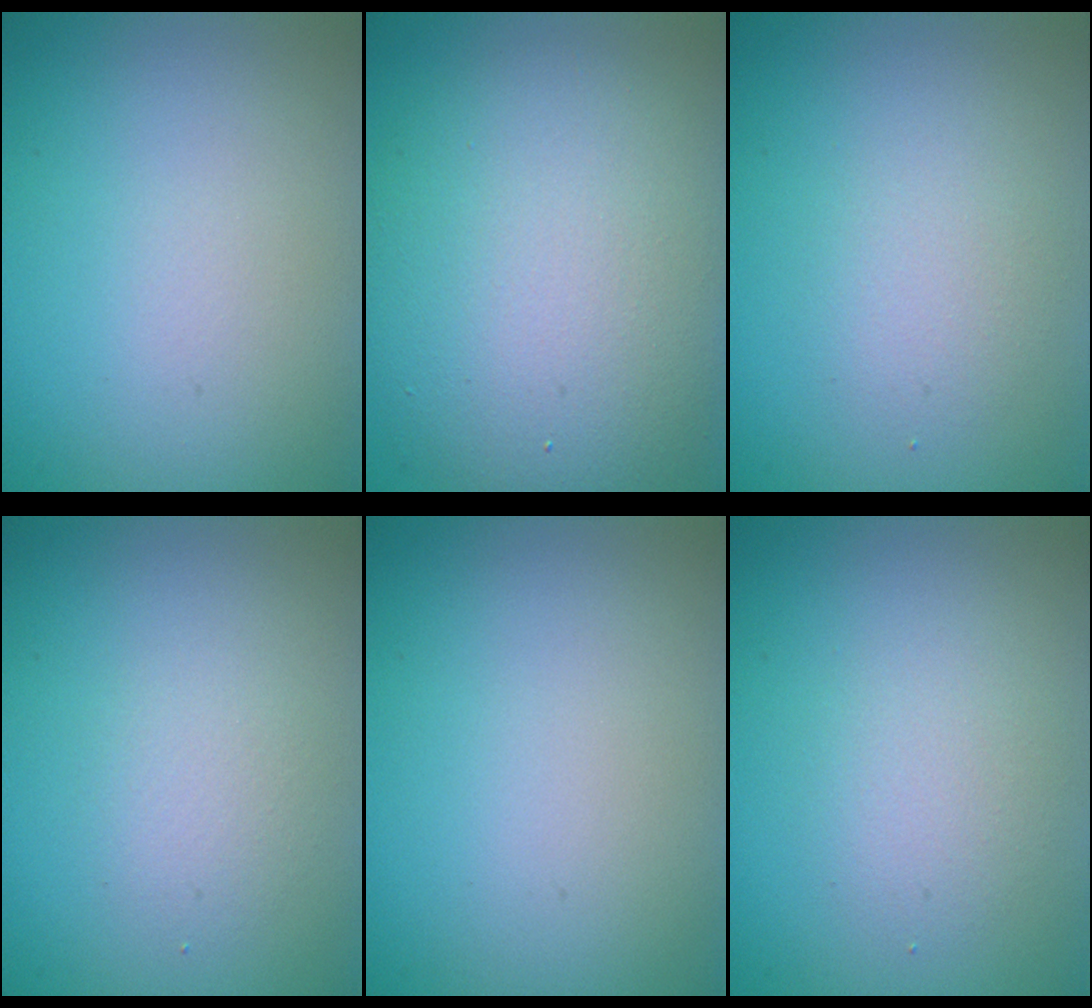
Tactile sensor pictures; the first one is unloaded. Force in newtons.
{"total": 9.6, "press": 9.6, "slide": 0.4}
{"total": 1.8, "press": 1.8, "slide": 0.1}
{"total": 1.5, "press": 1.5, "slide": 0.1}
{"total": 0.0}
{"total": 2.1, "press": 2.1, "slide": 0.1}